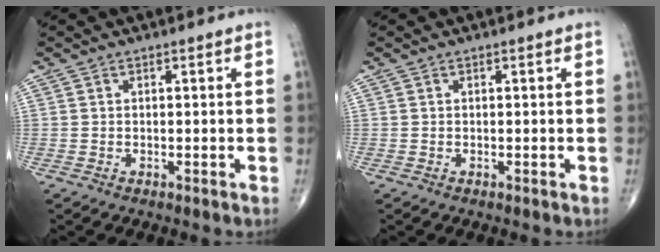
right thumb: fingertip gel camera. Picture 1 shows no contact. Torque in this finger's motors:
{"motor_torque": [0.00, 0.00, 0.00, 0.00, 0.00]}